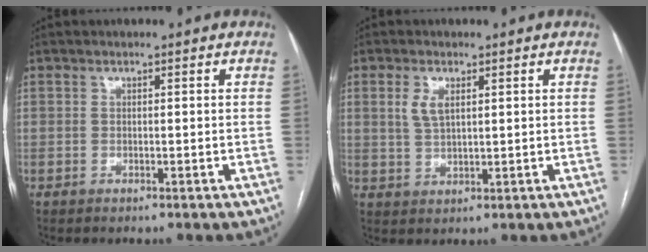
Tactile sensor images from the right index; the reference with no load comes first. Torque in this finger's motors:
{"motor_torque": [0.34, 0.33, 0.07, 0.03]}